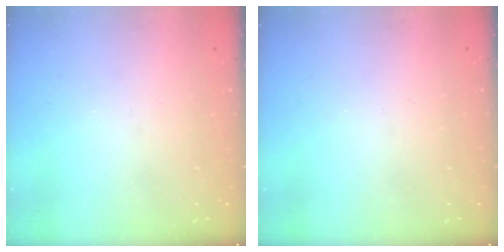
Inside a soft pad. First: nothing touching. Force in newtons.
{"total": 0.0}